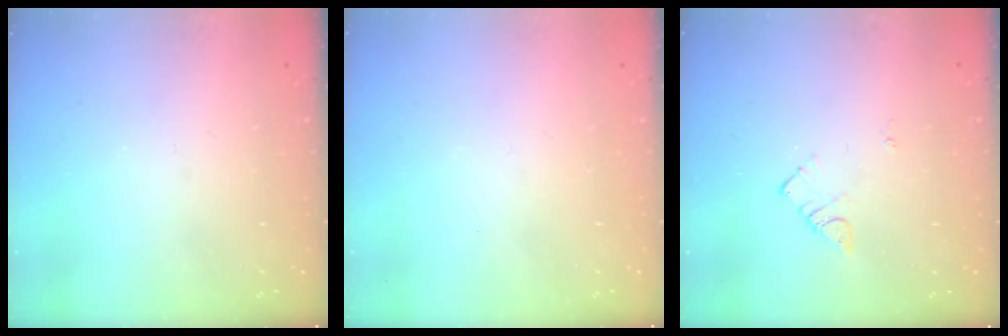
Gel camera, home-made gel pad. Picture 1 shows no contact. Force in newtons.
{"total": 1.8, "press": 1.8, "slide": 0.1}
{"total": 3.8, "press": 3.8, "slide": 0.6}